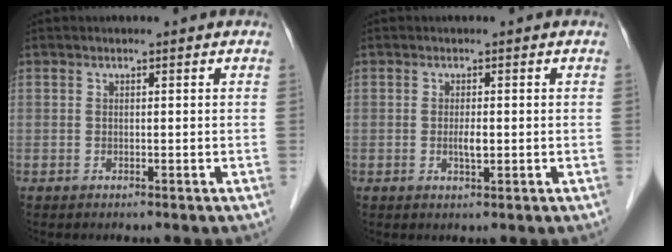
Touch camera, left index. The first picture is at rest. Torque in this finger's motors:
{"motor_torque": [0.24, 0.18, 0.03, 0.04]}